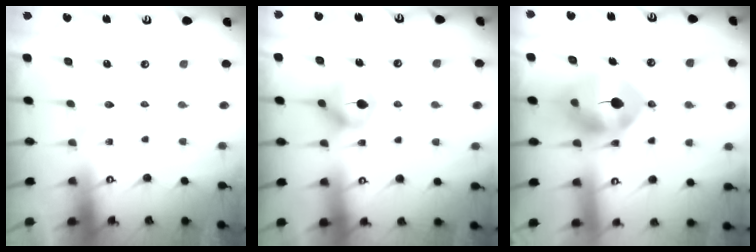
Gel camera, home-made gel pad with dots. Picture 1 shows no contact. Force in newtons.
{"total": 6.9, "press": 6.8, "slide": 0.4}
{"total": 11.7, "press": 11.5, "slide": 2.2}